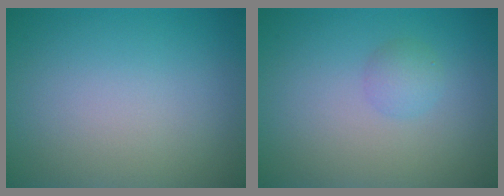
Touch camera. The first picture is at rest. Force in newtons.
{"total": 1.4, "press": 1.4, "slide": 0.1}